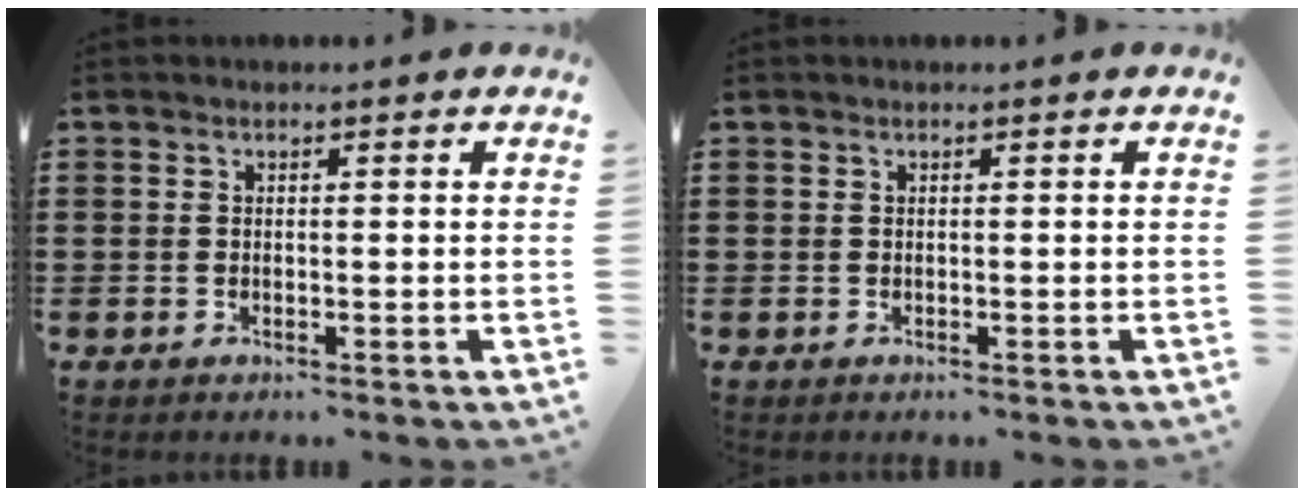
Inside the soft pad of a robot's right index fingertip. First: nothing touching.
{"total": 0.0}